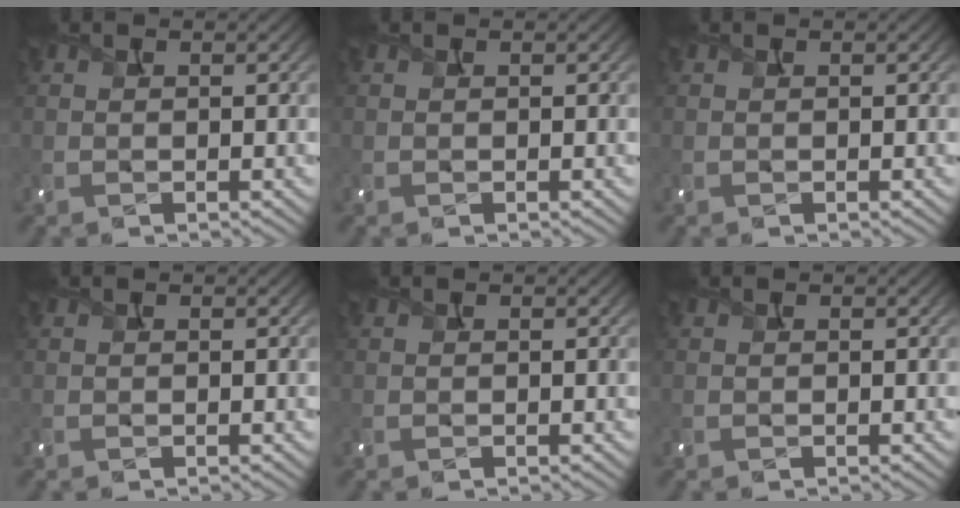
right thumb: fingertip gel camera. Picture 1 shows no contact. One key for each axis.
{"total": 0.0}
{"total": 0.0}
{"total": 0.0}
{"total": 0.0}
{"total": 0.0}